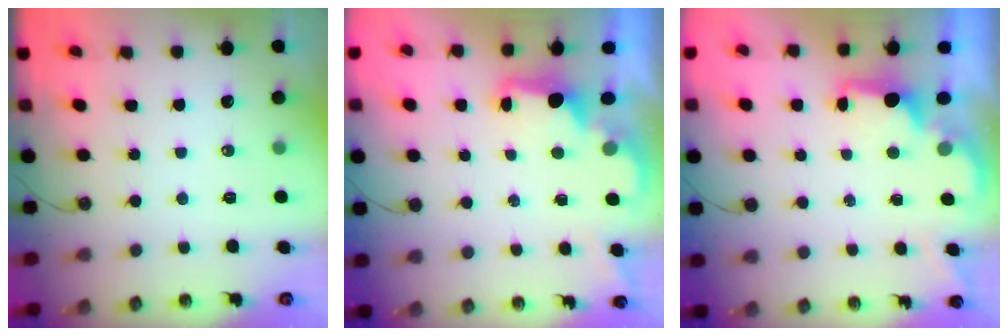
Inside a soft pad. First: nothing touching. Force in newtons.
{"total": 2.3, "press": 2.1, "slide": 0.7}
{"total": 1.6, "press": 1.4, "slide": 0.7}